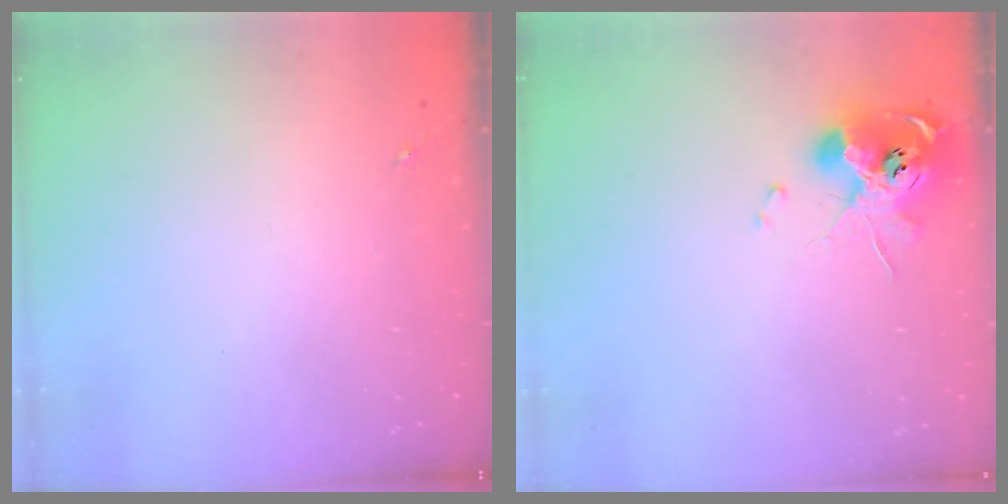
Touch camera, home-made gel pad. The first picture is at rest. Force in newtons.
{"total": 13.1, "press": 13.0, "slide": 1.8}